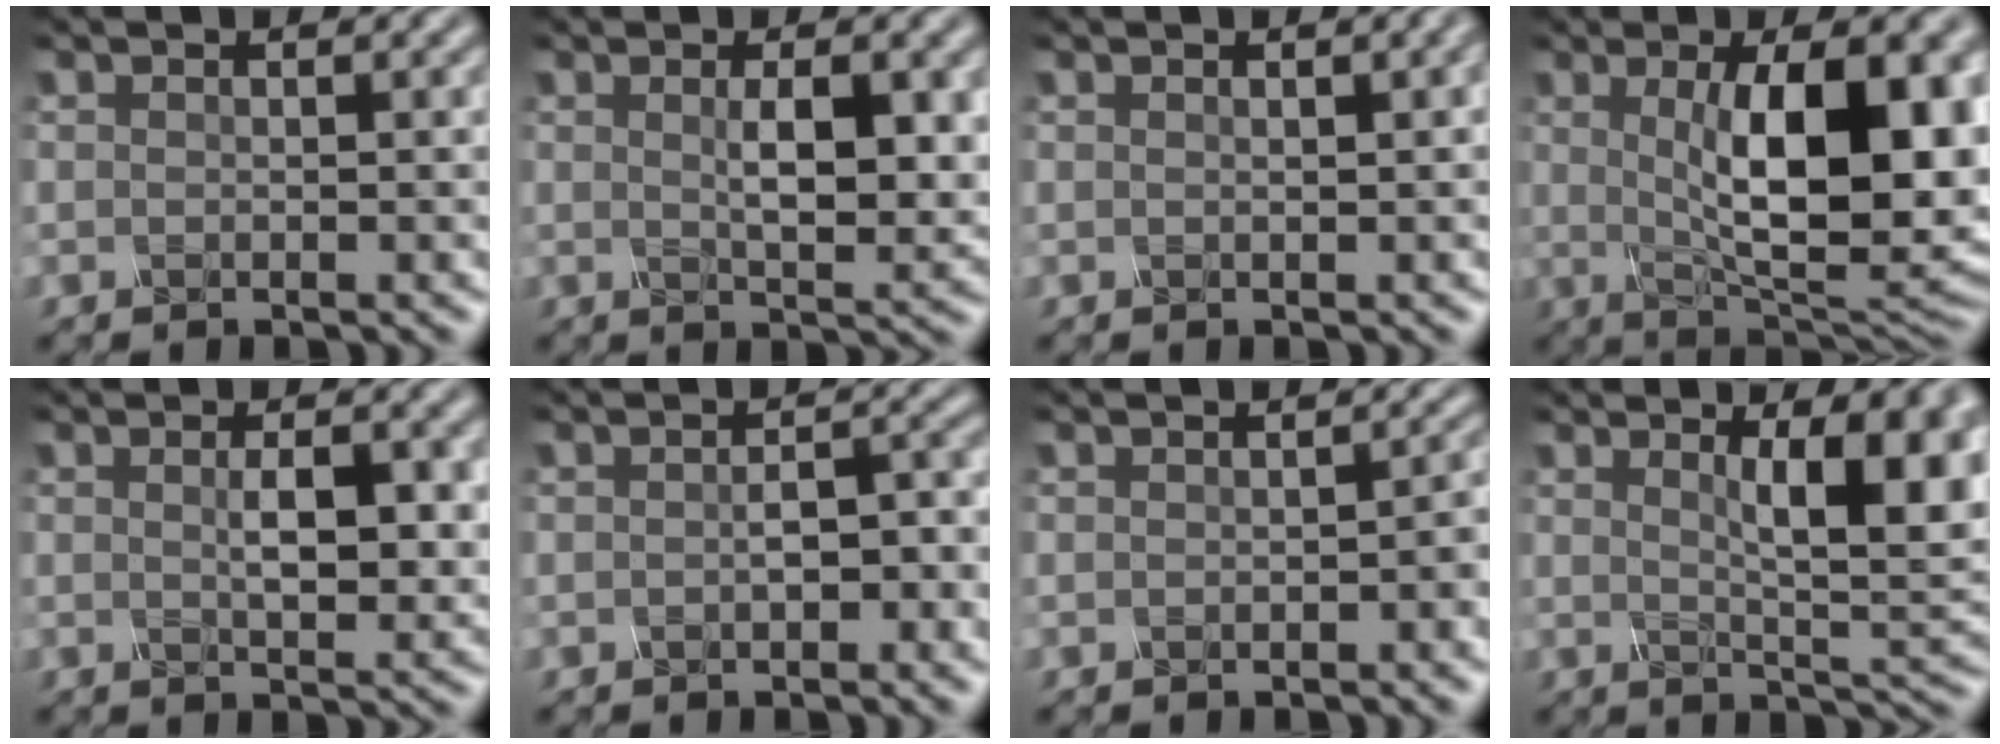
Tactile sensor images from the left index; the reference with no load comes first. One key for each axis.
{"total": 4.4, "fx": 0.7, "fy": 1.4, "fz": 4.2, "tx": -0.069, "ty": -0.004, "tz": 0.016}
{"total": 1.4, "fx": 0.6, "fy": 0.4, "fz": 1.2, "tx": -0.014, "ty": 0.005, "tz": 0.006}
{"total": 12.7, "fx": 1.4, "fy": 4.3, "fz": 11.9, "tx": -0.162, "ty": -0.004, "tz": 0.026}
{"total": 3.5, "fx": 0.5, "fy": 1.2, "fz": 3.2, "tx": -0.058, "ty": -0.004, "tz": 0.010}
{"total": 2.5, "fx": -0.6, "fy": 1.2, "fz": 2.1, "tx": -0.034, "ty": 0.002, "tz": -0.008}
{"total": 1.4, "fx": -0.4, "fy": 0.7, "fz": 1.2, "tx": -0.016, "ty": 0.001, "tz": -0.004}
{"total": 9.3, "fx": 2.7, "fy": 2.7, "fz": 8.5, "tx": -0.101, "ty": 0.003, "tz": 0.042}